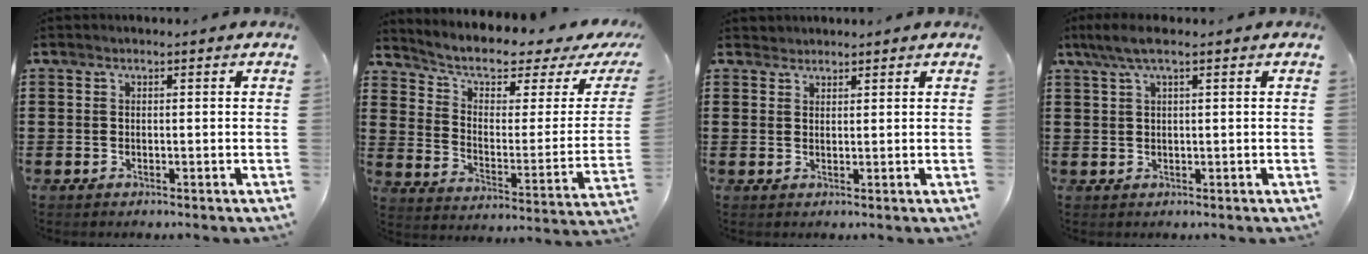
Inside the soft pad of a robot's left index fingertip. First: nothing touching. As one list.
[{"total": 4.6, "force": [2.6, 2.1, 3.1], "torque": [-0.077, -0.017, 0.039]}, {"total": 1.4, "force": [1.4, 0.3, -0.1], "torque": [-0.001, 0.001, 0.028]}, {"total": 3.5, "force": [1.4, 0.6, 3.1], "torque": [-0.068, -0.001, 0.023]}]